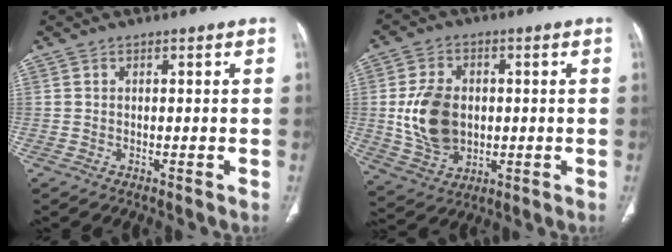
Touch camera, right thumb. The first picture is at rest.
{"total": 12.1, "force": [0.1, 8.9, 8.2], "torque": [-0.133, -0.002, 0.014]}